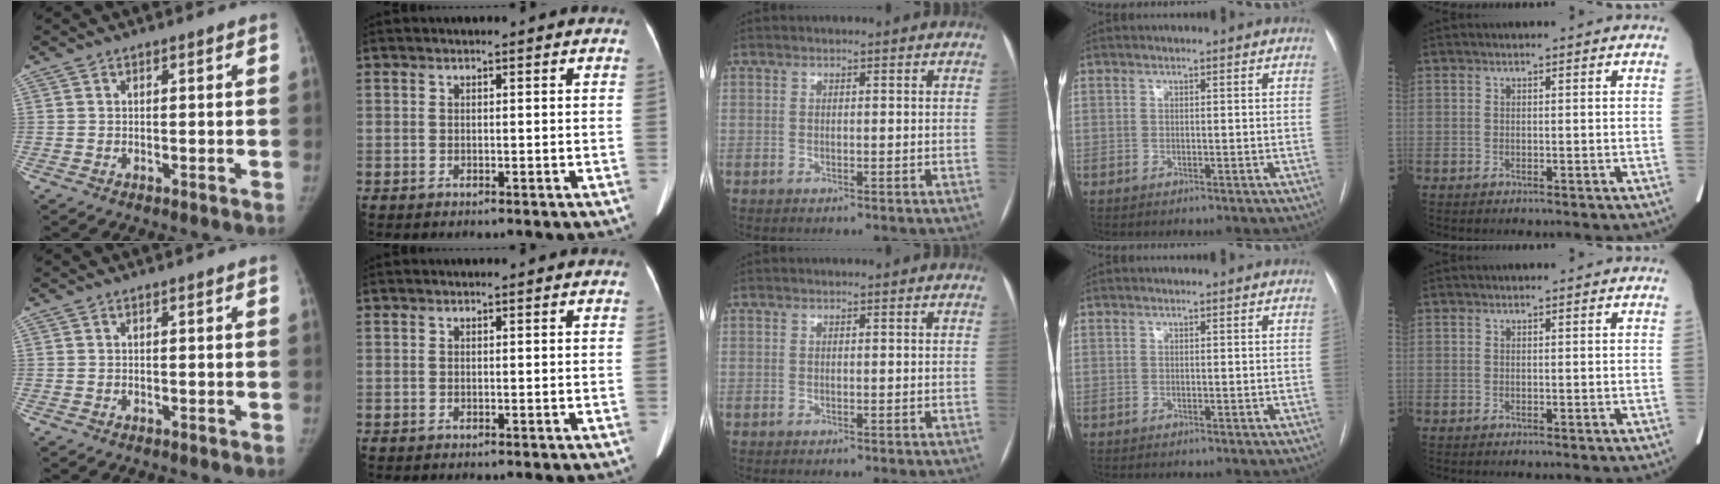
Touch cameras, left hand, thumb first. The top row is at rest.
{}